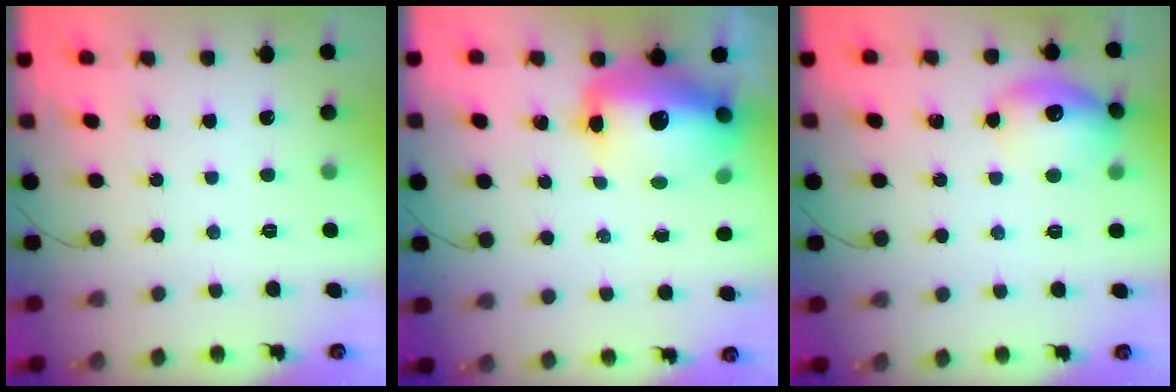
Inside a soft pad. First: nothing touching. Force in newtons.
{"total": 16.5, "press": 16.0, "slide": 4.3}
{"total": 14.0, "press": 13.9, "slide": 1.3}